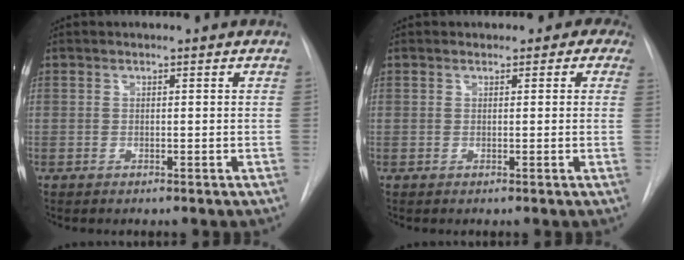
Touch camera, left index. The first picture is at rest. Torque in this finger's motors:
{"motor_torque": [0.92, -1.22, -0.25, -0.01]}